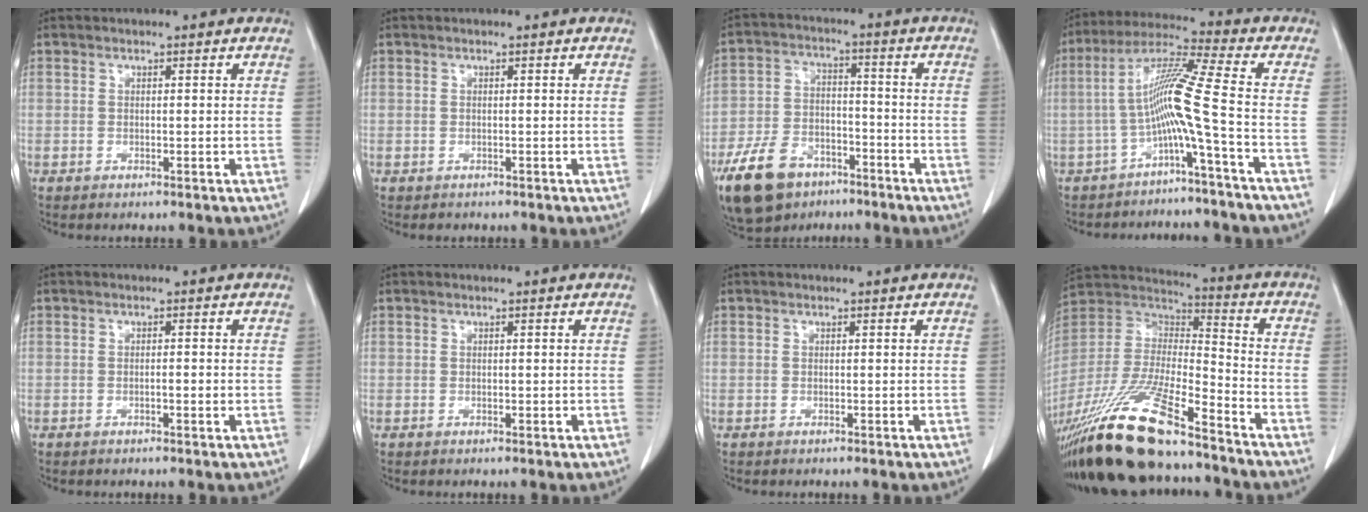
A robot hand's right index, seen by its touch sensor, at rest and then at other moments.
{"total": 0.7, "force": [-0.4, 0.5, 0.0], "torque": [-0.007, 0.003, -0.004]}
{"total": 14.2, "force": [-9.2, 8.3, 6.9], "torque": [-0.150, -0.002, -0.157]}
{"total": 9.6, "force": [-2.9, -2.2, 8.8], "torque": [-0.170, 0.023, -0.054]}
{"total": 1.2, "force": [-0.3, 0.2, 1.1], "torque": [-0.019, 0.000, -0.004]}
{"total": 0.0}
{"total": 0.0}
{"total": 25.0, "force": [-18.8, 4.2, 15.9], "torque": [-0.345, -0.043, -0.342]}